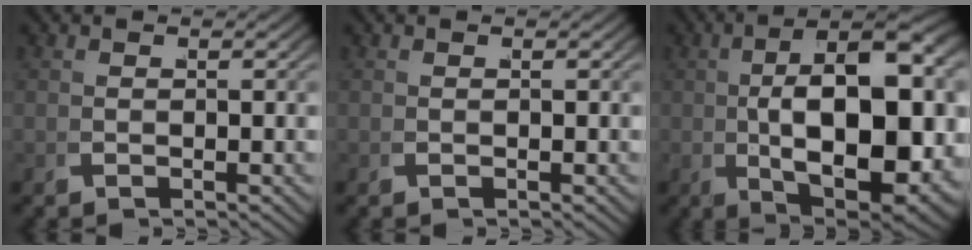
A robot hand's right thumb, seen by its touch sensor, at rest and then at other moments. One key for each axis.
{"total": 1.1, "fx": 0.5, "fy": -0.9, "fz": -0.2, "tx": 0.010, "ty": 0.003, "tz": 0.012}
{"total": 15.5, "fx": 0.3, "fy": 7.5, "fz": 13.5, "tx": -0.230, "ty": -0.042, "tz": 0.037}